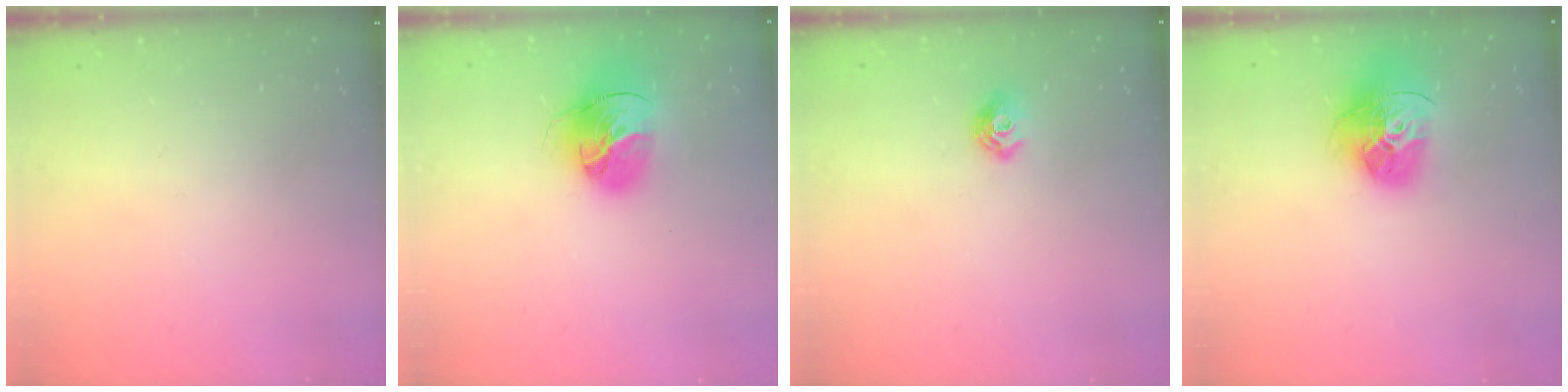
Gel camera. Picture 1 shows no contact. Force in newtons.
{"total": 17.5, "press": 17.4, "slide": 1.7}
{"total": 7.5, "press": 7.4, "slide": 1.0}
{"total": 18.0, "press": 17.9, "slide": 1.8}